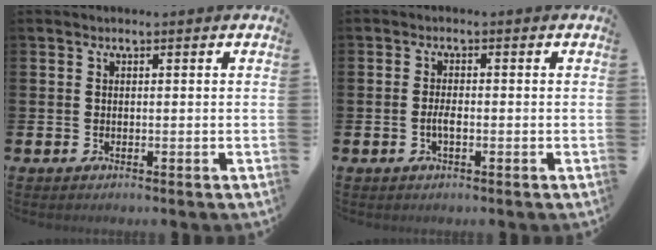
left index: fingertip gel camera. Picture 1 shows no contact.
{"total": 1.8, "force": [-0.6, 0.6, 1.6], "torque": [-0.031, 0.002, -0.011]}